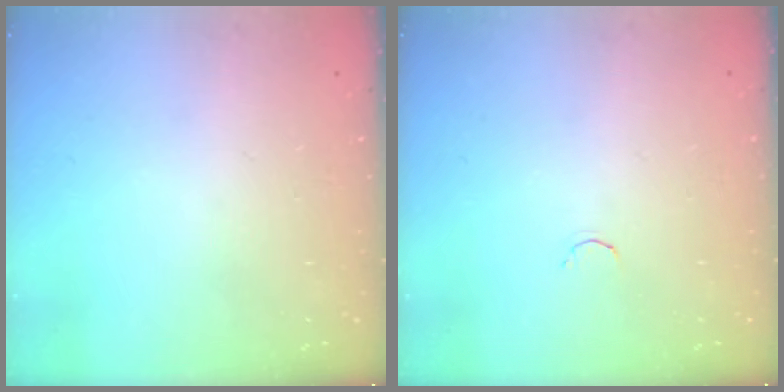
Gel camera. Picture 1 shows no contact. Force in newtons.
{"total": 1.8, "press": 1.7, "slide": 0.4}